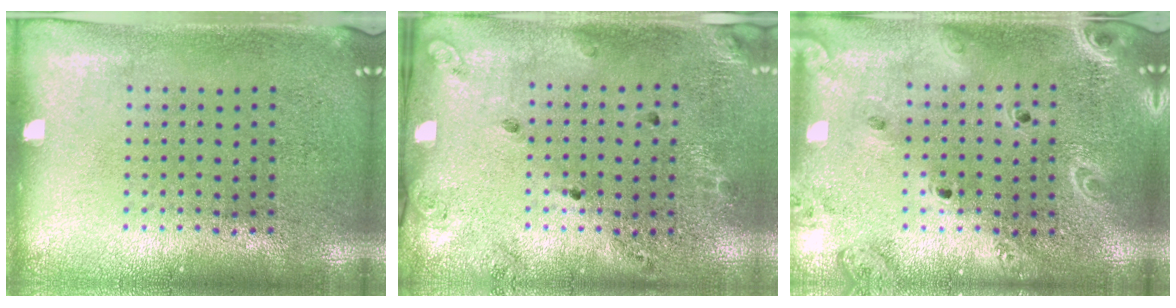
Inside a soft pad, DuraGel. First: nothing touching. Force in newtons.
{"total": 1.6, "press": 1.3, "slide": 0.9}
{"total": 2.1, "press": 1.9, "slide": 0.9}